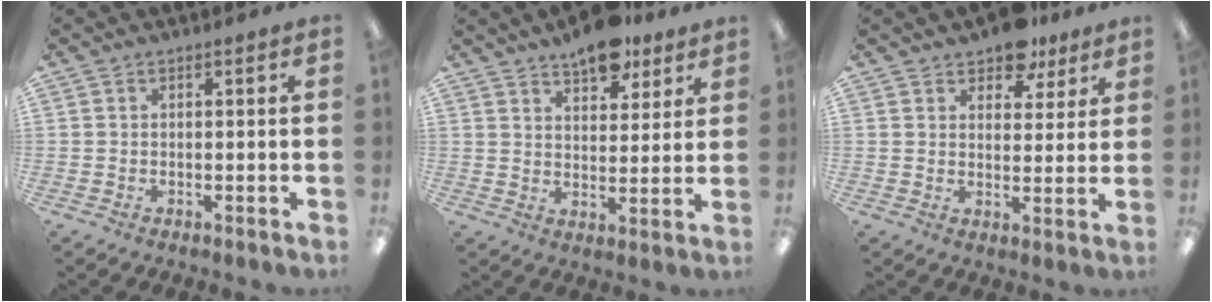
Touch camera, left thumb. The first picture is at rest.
{"total": 10.1, "force": [7.9, 4.3, 4.6], "torque": [-0.054, -0.043, 0.138]}
{"total": 7.7, "force": [6.2, 3.9, 2.4], "torque": [-0.020, -0.038, 0.110]}